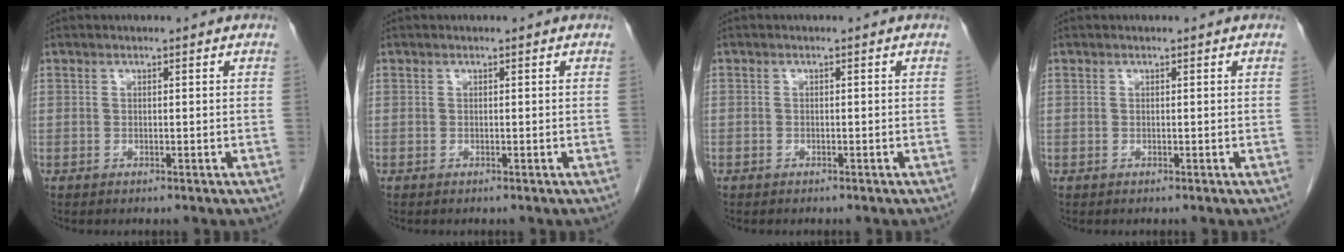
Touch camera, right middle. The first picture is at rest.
{"total": 0.0}
{"total": 0.6, "force": [-0.4, 0.4, 0.0], "torque": [-0.008, 0.003, -0.009]}
{"total": 0.0}